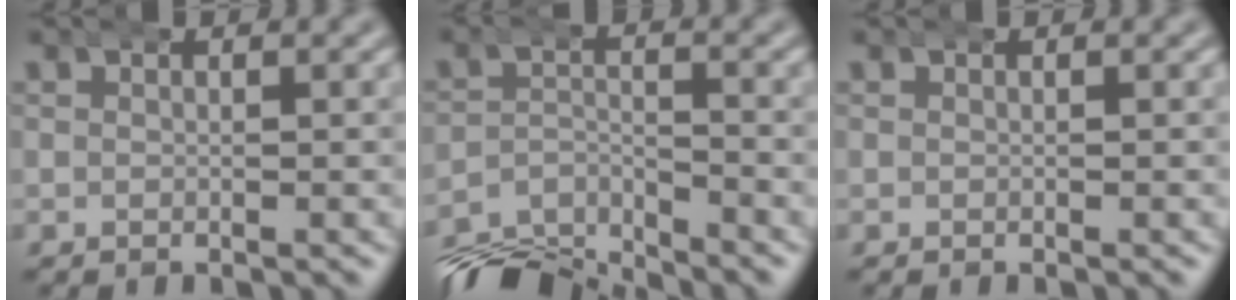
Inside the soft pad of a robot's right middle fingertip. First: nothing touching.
{"total": 7.3, "force": [-6.8, 2.1, 1.9], "torque": [-0.015, -0.011, -0.117]}
{"total": 0.0}